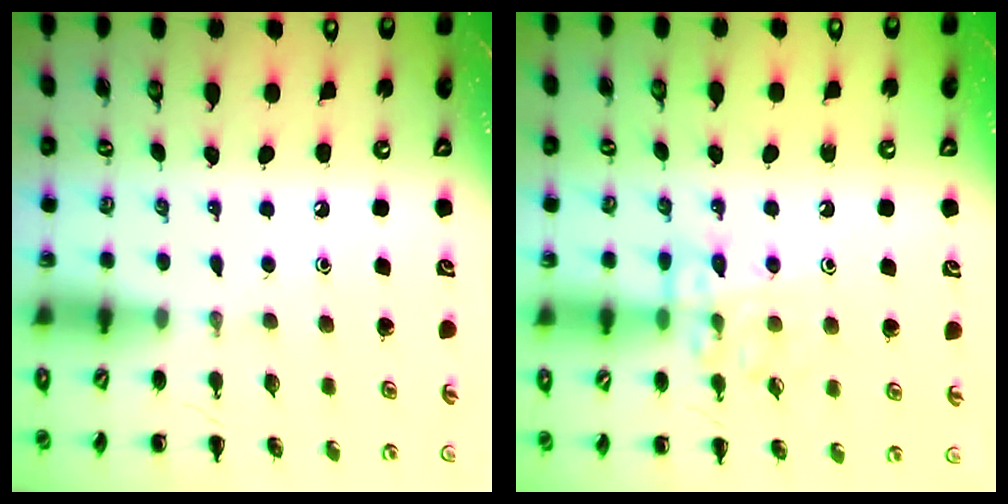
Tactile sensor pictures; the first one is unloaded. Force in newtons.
{"total": 11.2, "press": 11.2, "slide": 0.7}